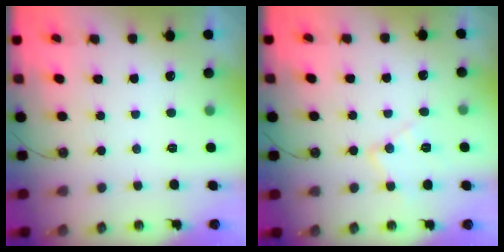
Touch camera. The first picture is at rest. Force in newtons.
{"total": 10.1, "press": 10.1, "slide": 0.7}